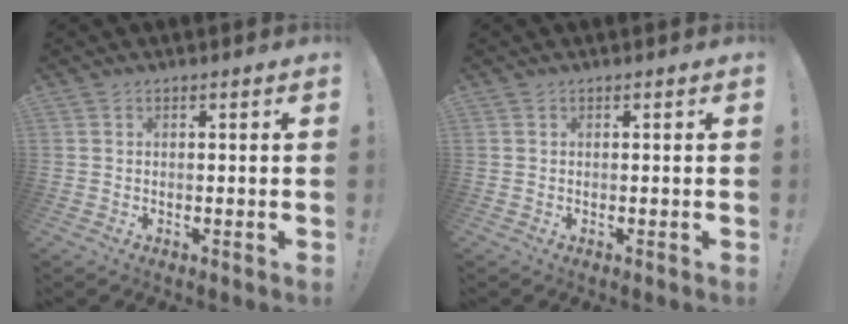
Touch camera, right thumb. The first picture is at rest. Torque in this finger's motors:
{"motor_torque": [-0.37, 0.15, 0.12, -0.15, -0.06]}